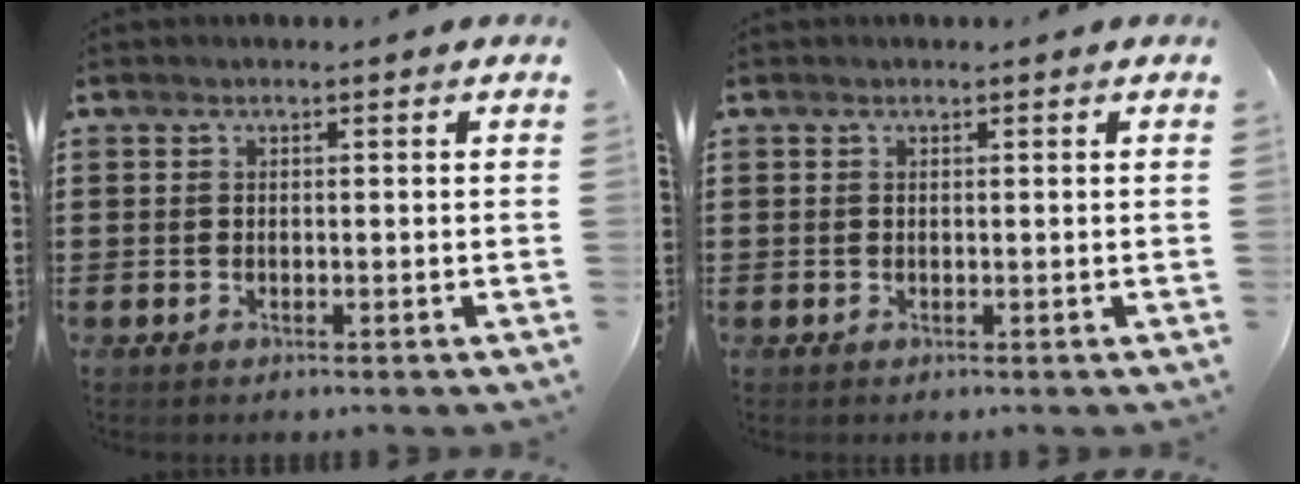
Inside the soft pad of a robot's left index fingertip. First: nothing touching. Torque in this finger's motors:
{"motor_torque": [-0.21, -0.57, -0.09, 0.00]}